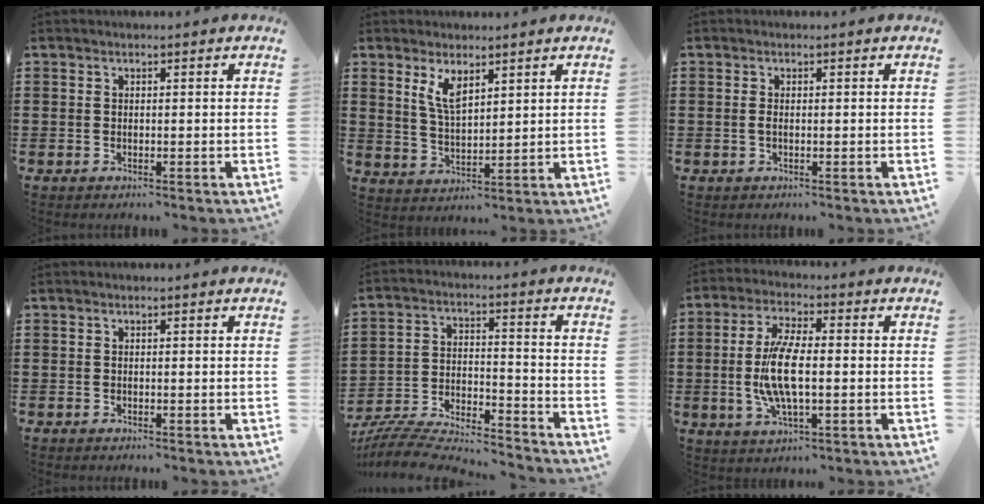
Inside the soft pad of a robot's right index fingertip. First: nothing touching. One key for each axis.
{"total": 4.9, "fx": 2.9, "fy": 1.9, "fz": 3.4, "tx": -0.075, "ty": -0.001, "tz": 0.053}
{"total": 0.8, "fx": -0.1, "fy": 0.2, "fz": 0.8, "tx": -0.016, "ty": -0.002, "tz": -0.002}
{"total": 0.0}
{"total": 6.7, "fx": -6.5, "fy": 0.5, "fz": 1.6, "tx": -0.040, "ty": -0.004, "tz": -0.133}
{"total": 9.3, "fx": -0.9, "fy": 3.3, "fz": 8.6, "tx": -0.192, "ty": -0.008, "tz": -0.024}